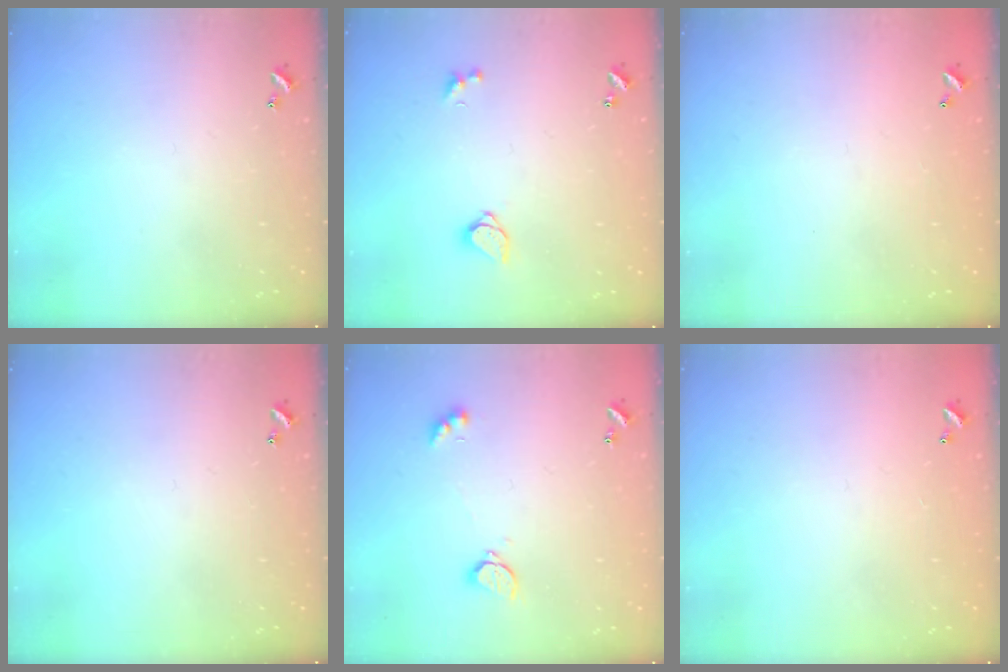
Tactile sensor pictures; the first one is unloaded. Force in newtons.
{"total": 1.5, "press": 1.5, "slide": 0.4}
{"total": 2.8, "press": 2.8, "slide": 0.1}
{"total": 0.0}
{"total": 2.4, "press": 2.4, "slide": 0.6}
{"total": 2.9, "press": 2.9, "slide": 0.1}